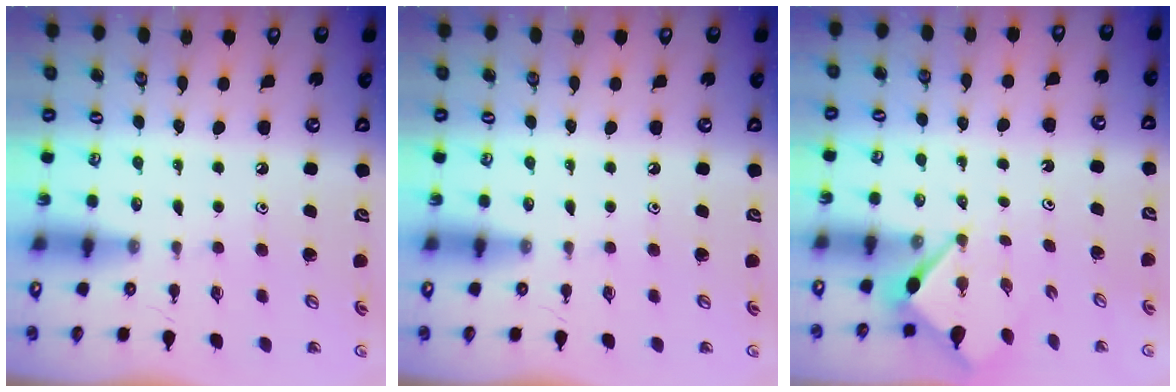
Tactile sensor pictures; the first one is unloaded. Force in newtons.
{"total": 0.0}
{"total": 3.5, "press": 3.5, "slide": 0.3}